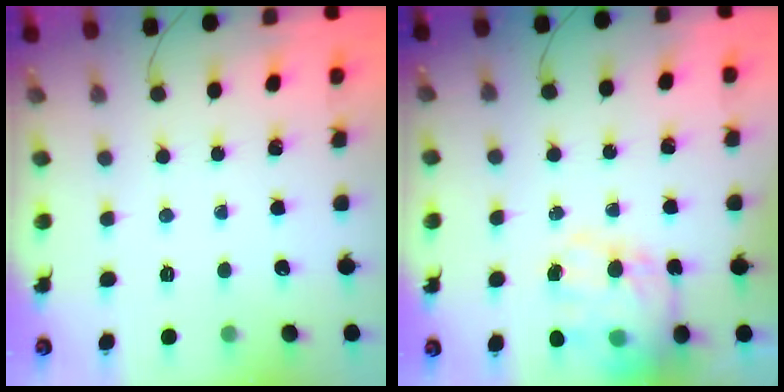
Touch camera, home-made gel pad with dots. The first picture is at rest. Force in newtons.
{"total": 18.1, "press": 17.6, "slide": 4.0}